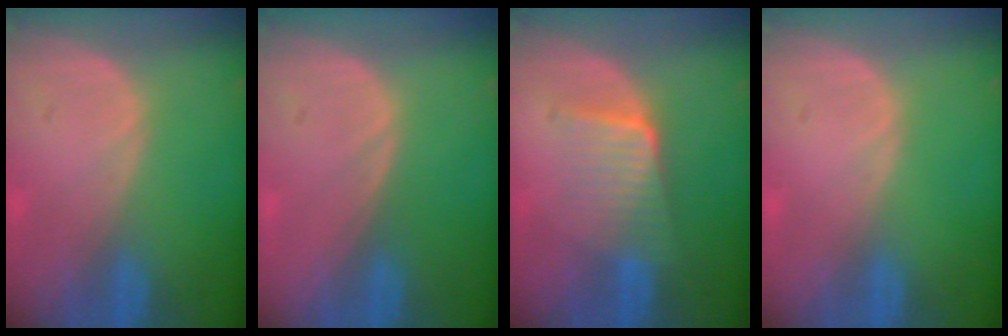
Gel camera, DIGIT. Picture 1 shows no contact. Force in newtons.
{"total": 0.0}
{"total": 6.7, "press": 6.0, "slide": 3.1}
{"total": 0.0}